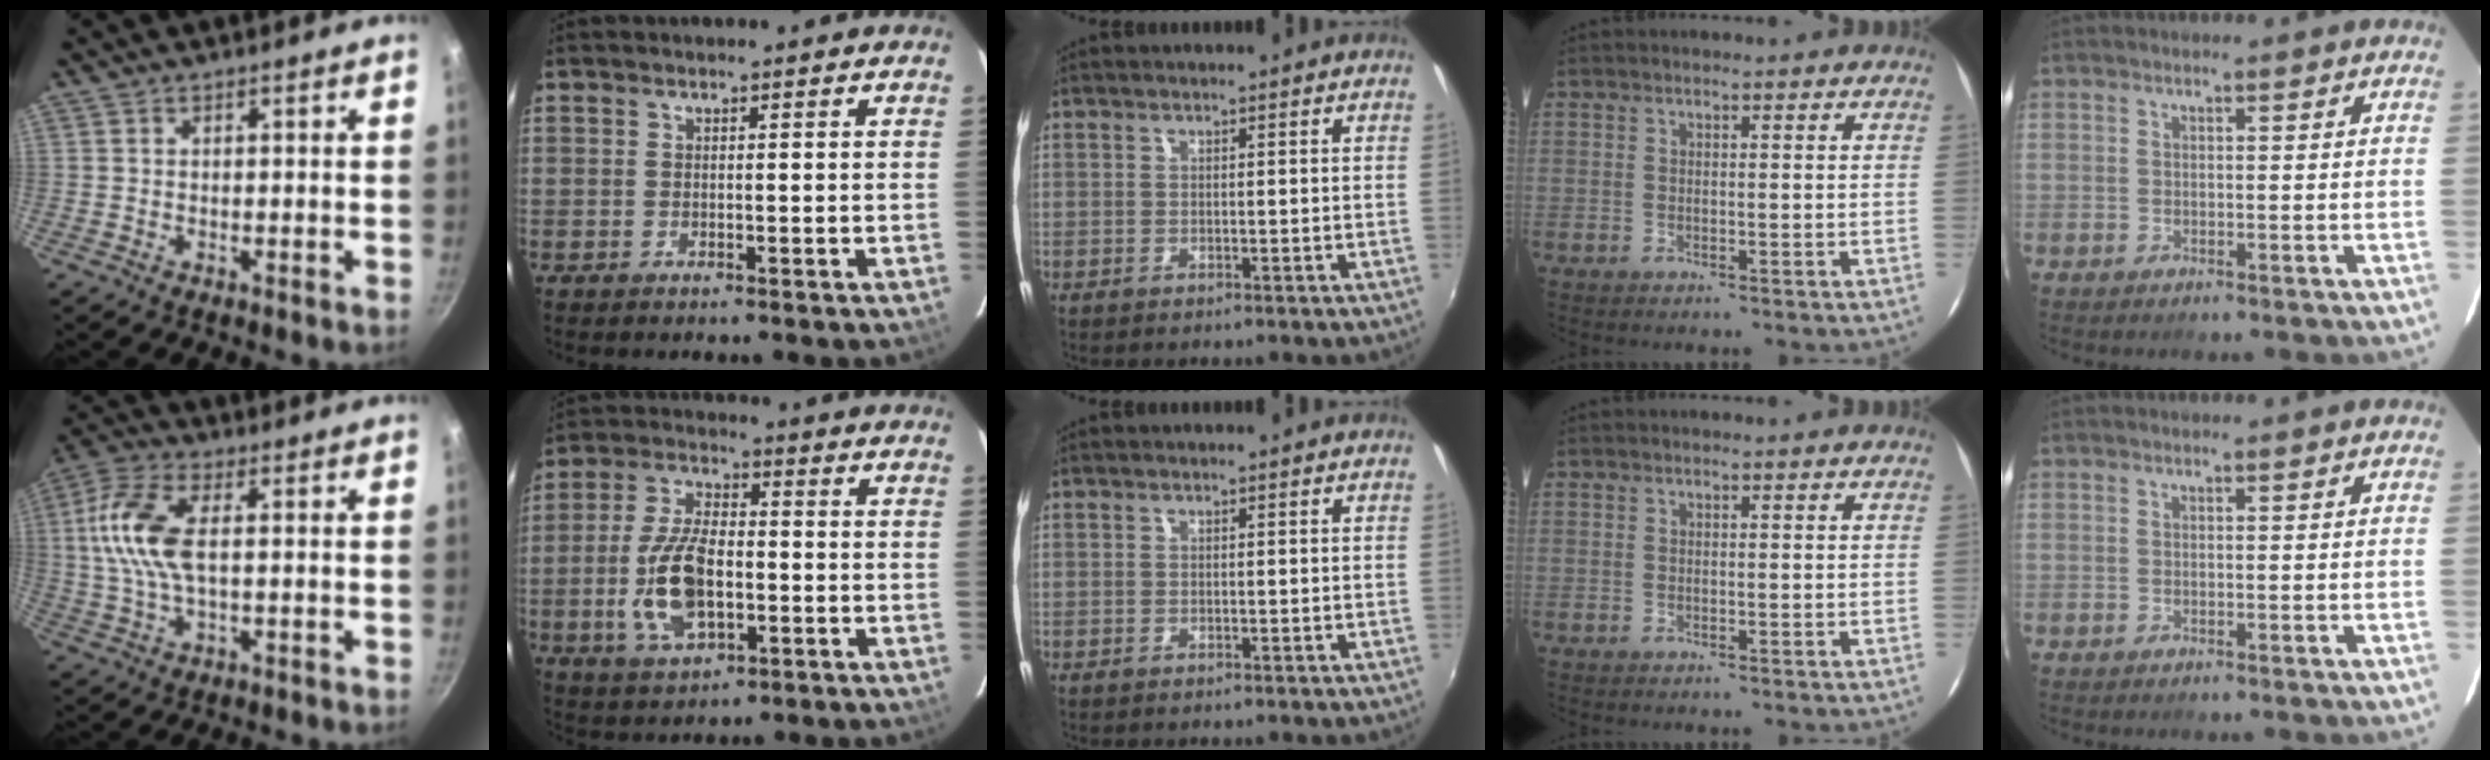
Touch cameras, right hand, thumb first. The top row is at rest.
{"thumb": {"total": 11.6, "force": [1.2, 5.6, 10.1], "torque": [-0.216, 0.015, 0.012]}, "index": {"total": 12.8, "force": [-3.0, 6.4, 10.7], "torque": [-0.225, 0.000, -0.049]}}